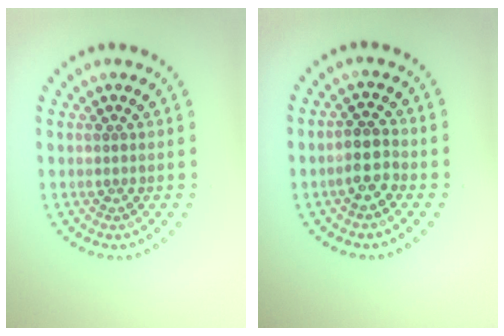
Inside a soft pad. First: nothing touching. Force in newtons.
{"total": 2.5, "press": 2.4, "slide": 0.9}